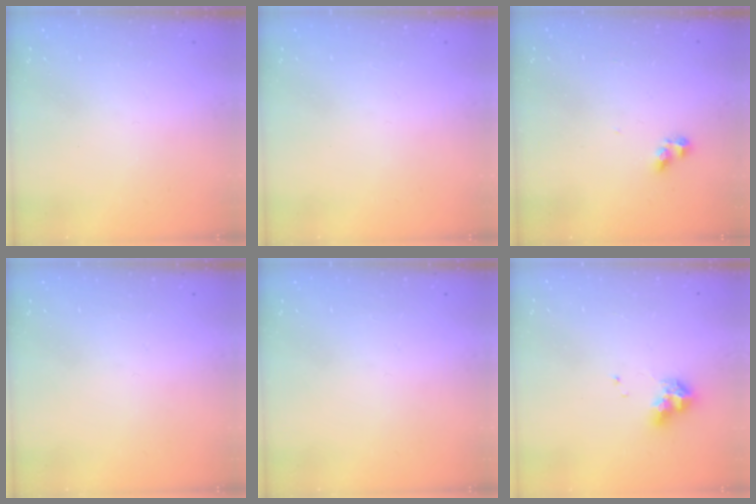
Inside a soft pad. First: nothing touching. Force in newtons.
{"total": 0.0}
{"total": 4.2, "press": 4.2, "slide": 0.5}
{"total": 0.0}
{"total": 0.0}
{"total": 7.6, "press": 7.5, "slide": 0.8}